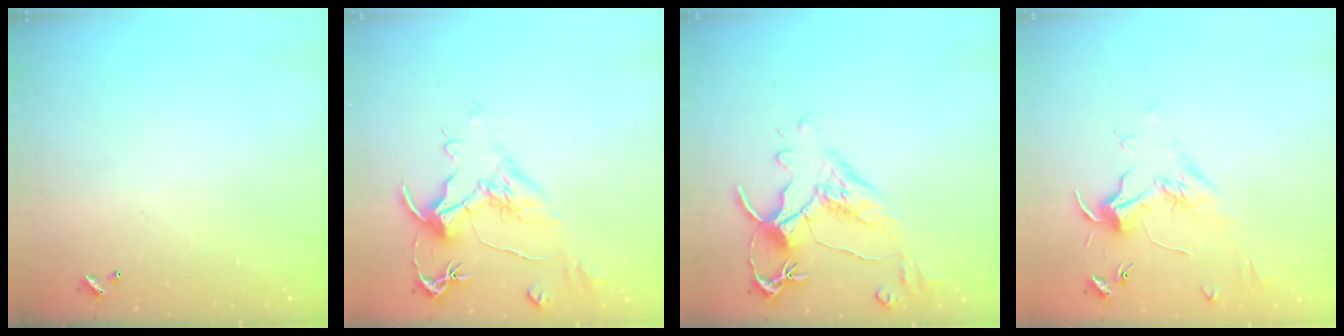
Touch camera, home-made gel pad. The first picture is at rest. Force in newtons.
{"total": 1.6, "press": 0.7, "slide": 1.5}
{"total": 3.2, "press": 2.9, "slide": 1.4}
{"total": 1.9, "press": 1.7, "slide": 0.8}